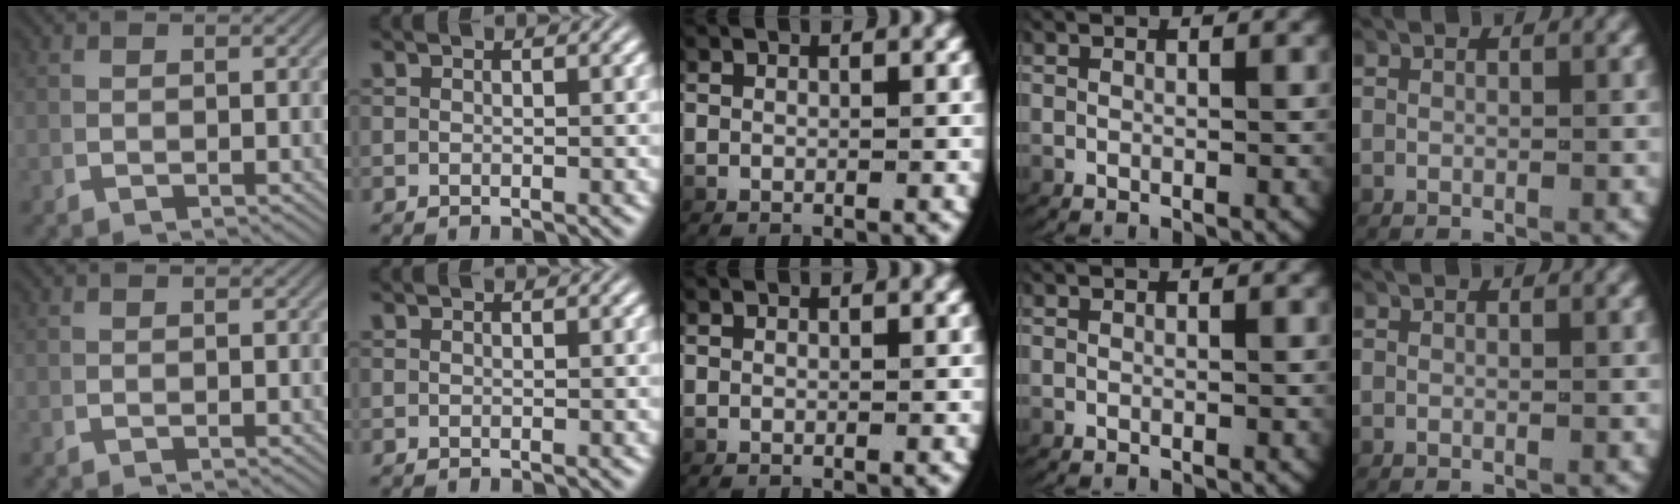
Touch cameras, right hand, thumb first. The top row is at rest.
{}